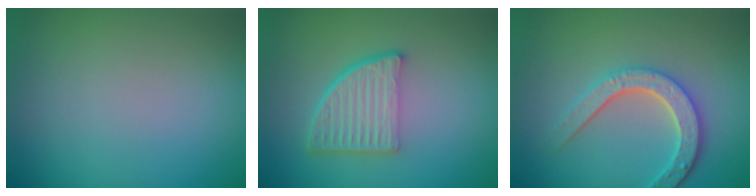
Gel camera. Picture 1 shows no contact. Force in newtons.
{"total": 4.8, "press": 3.4, "slide": 3.5}
{"total": 4.0, "press": 3.3, "slide": 2.2}